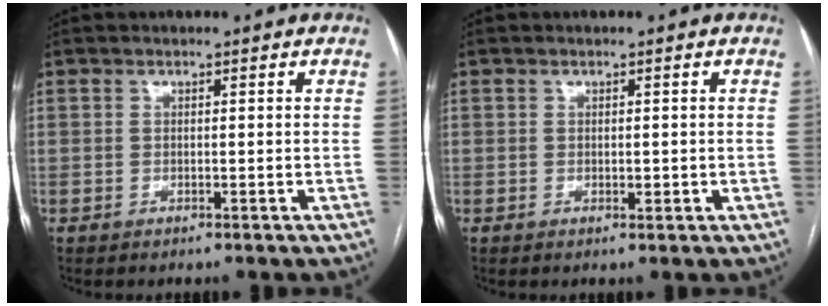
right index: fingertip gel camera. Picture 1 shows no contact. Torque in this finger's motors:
{"motor_torque": [0.19, 0.24, 0.00, 0.02]}